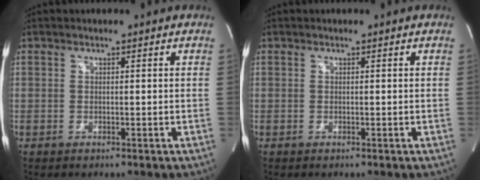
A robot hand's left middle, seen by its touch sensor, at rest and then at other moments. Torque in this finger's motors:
{"motor_torque": [-0.05, -0.01, 0.04, 0.00]}